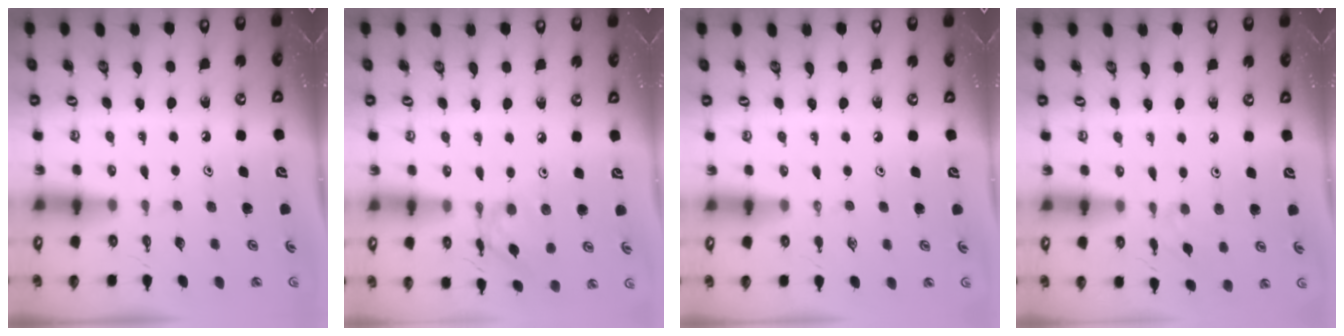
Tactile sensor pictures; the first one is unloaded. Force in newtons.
{"total": 9.2, "press": 9.2, "slide": 0.6}
{"total": 0.0}
{"total": 2.4, "press": 2.4, "slide": 0.4}